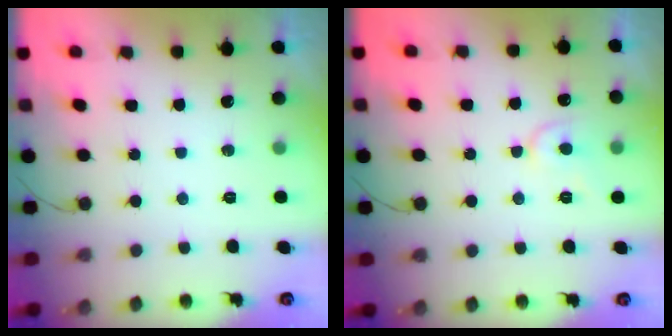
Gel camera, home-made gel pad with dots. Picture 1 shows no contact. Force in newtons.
{"total": 6.9, "press": 6.8, "slide": 0.7}